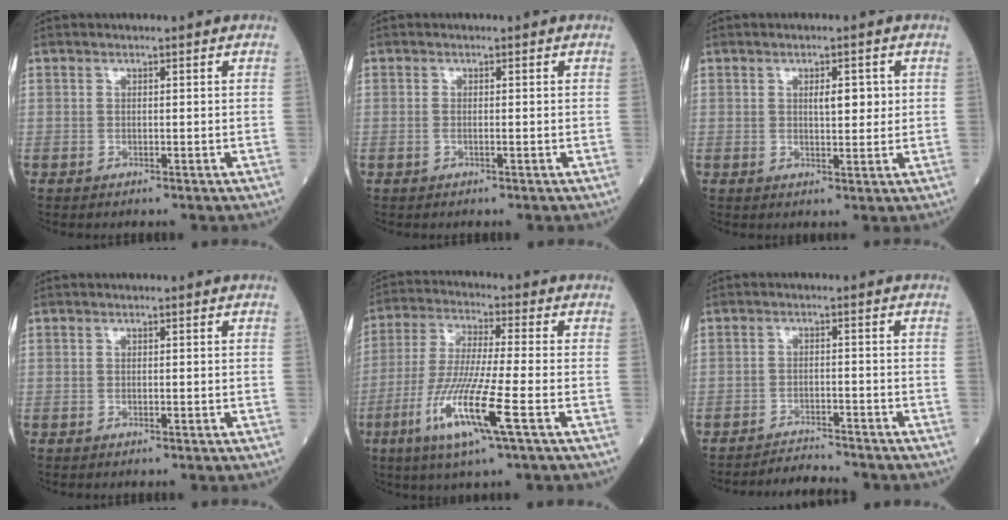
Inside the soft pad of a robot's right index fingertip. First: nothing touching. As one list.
[{"total": 0.6, "force": [-0.2, 0.1, 0.6], "torque": [-0.013, 0.000, -0.004]}, {"total": 3.2, "force": [0.8, 1.1, 2.8], "torque": [-0.041, 0.000, 0.011]}, {"total": 0.0}, {"total": 12.6, "force": [-5.1, -0.2, 11.5], "torque": [-0.241, -0.026, -0.100]}, {"total": 5.0, "force": [-5.0, -0.2, 0.5], "torque": [-0.008, -0.008, -0.079]}]